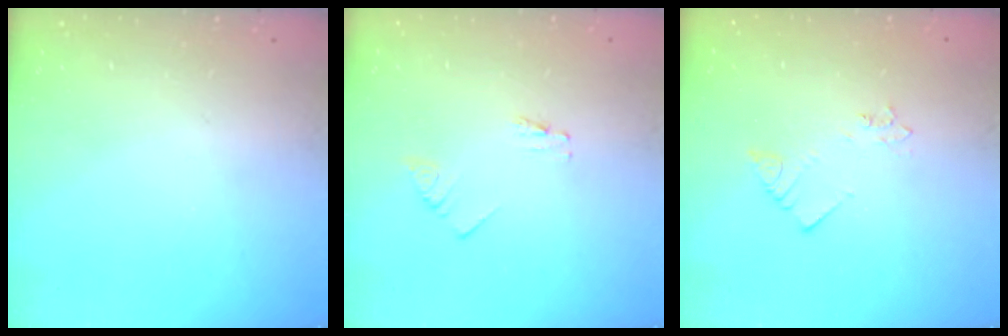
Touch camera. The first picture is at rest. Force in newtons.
{"total": 0.7, "press": 0.7, "slide": 0.1}
{"total": 2.1, "press": 2.1, "slide": 0.4}